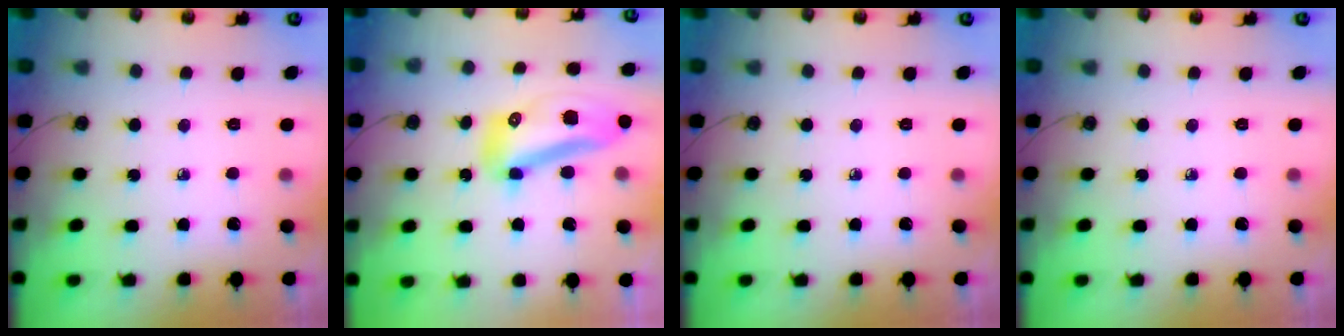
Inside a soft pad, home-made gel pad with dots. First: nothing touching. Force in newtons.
{"total": 14.2, "press": 14.2, "slide": 1.5}
{"total": 0.0}
{"total": 0.0}